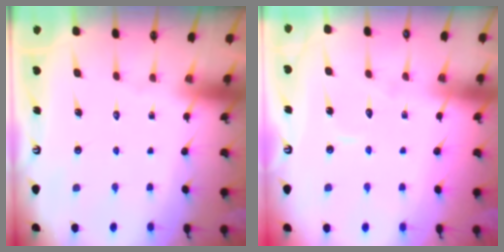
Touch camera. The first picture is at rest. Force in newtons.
{"total": 4.6, "press": 4.6, "slide": 0.1}